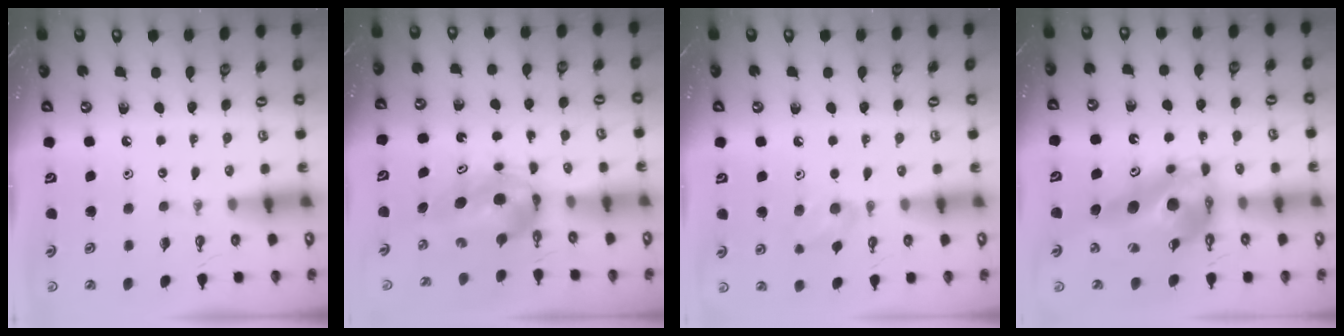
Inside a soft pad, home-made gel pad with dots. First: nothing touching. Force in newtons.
{"total": 6.2, "press": 6.1, "slide": 1.2}
{"total": 6.5, "press": 6.4, "slide": 1.4}
{"total": 18.5, "press": 18.4, "slide": 1.9}